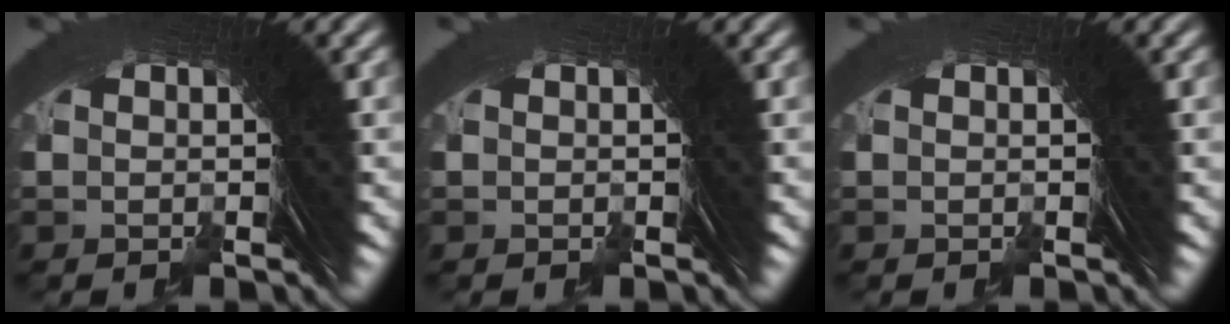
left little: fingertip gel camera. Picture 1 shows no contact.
{"total": 0.0}
{"total": 0.0}